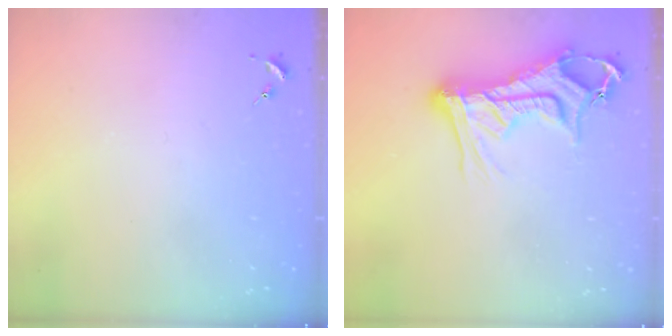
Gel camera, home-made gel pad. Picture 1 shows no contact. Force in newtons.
{"total": 17.4, "press": 17.3, "slide": 1.7}